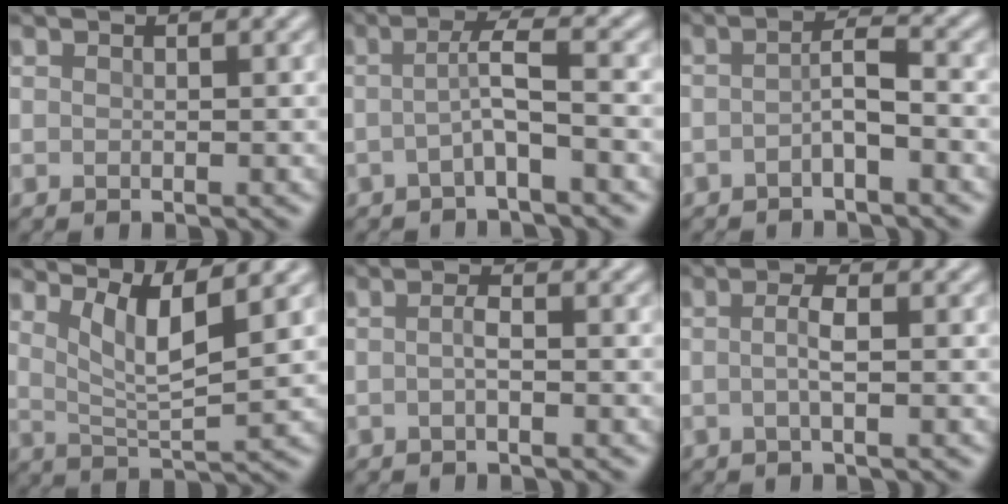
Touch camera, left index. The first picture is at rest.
{"total": 2.8, "force": [-0.9, 0.2, 2.6], "torque": [-0.053, 0.004, -0.025]}
{"total": 2.2, "force": [-1.1, 0.4, 1.8], "torque": [-0.037, 0.005, -0.029]}
{"total": 4.7, "force": [2.6, 0.9, 3.8], "torque": [-0.070, -0.007, 0.047]}
{"total": 1.3, "force": [-0.6, 0.3, 1.1], "torque": [-0.025, 0.000, -0.015]}
{"total": 1.9, "force": [-0.4, 0.4, 1.8], "torque": [-0.037, 0.004, -0.012]}